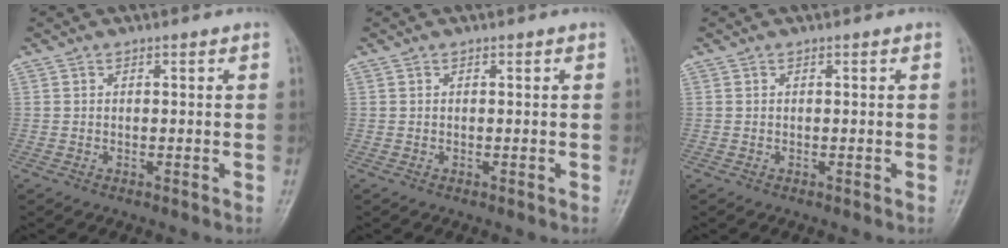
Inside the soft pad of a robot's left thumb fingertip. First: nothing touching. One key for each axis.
{"total": 0.0}
{"total": 0.0}